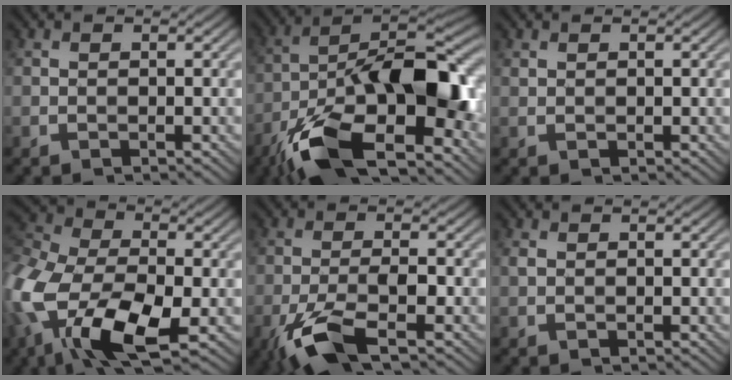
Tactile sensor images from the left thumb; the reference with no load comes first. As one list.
[{"total": 18.6, "force": [-8.1, 8.2, 14.7], "torque": [-0.257, -0.018, -0.147]}, {"total": 0.5, "force": [0.4, 0.2, 0.2], "torque": [-0.007, 0.002, 0.010]}, {"total": 16.0, "force": [-6.1, 8.7, 12.0], "torque": [-0.305, -0.031, -0.120]}, {"total": 7.9, "force": [-4.6, 2.0, 6.1], "torque": [-0.125, -0.006, -0.097]}, {"total": 1.0, "force": [0.2, 0.5, 0.8], "torque": [-0.020, 0.002, 0.005]}]